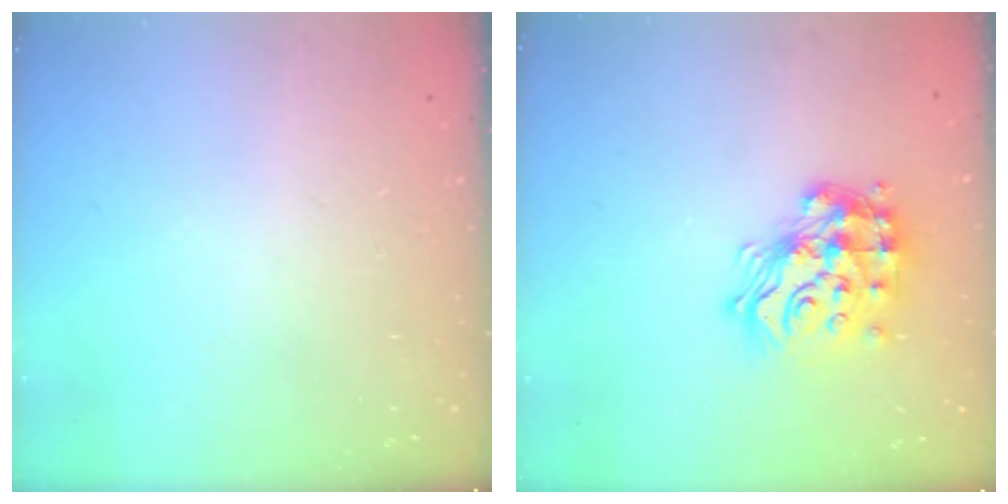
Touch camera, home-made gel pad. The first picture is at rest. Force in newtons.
{"total": 18.4, "press": 18.4, "slide": 1.0}